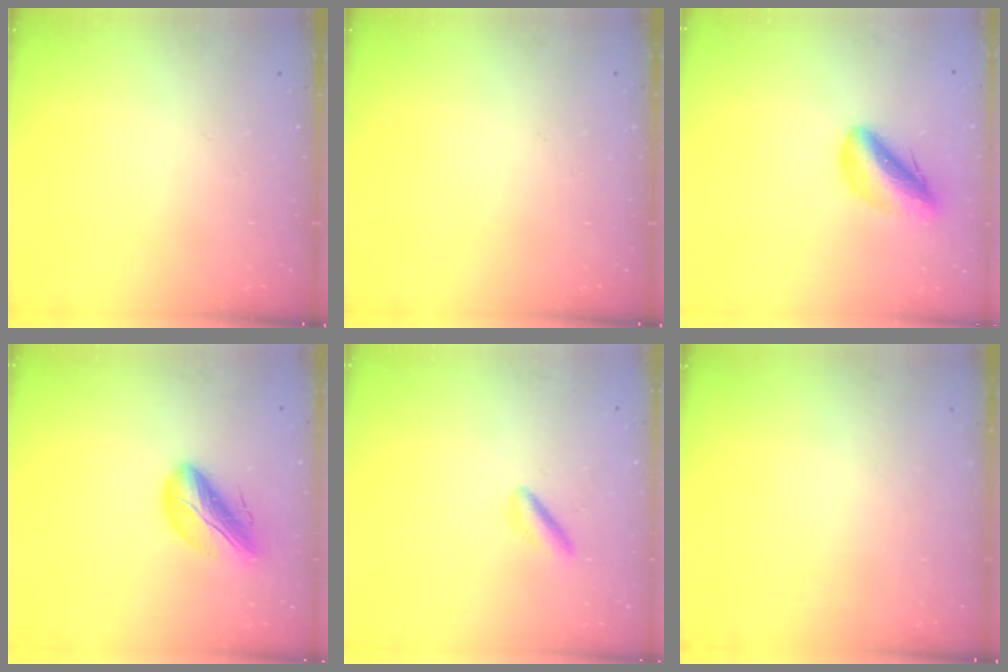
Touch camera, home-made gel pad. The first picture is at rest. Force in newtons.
{"total": 0.0}
{"total": 8.9, "press": 8.4, "slide": 2.7}
{"total": 13.4, "press": 13.0, "slide": 3.2}
{"total": 2.7, "press": 2.6, "slide": 0.8}
{"total": 0.0}